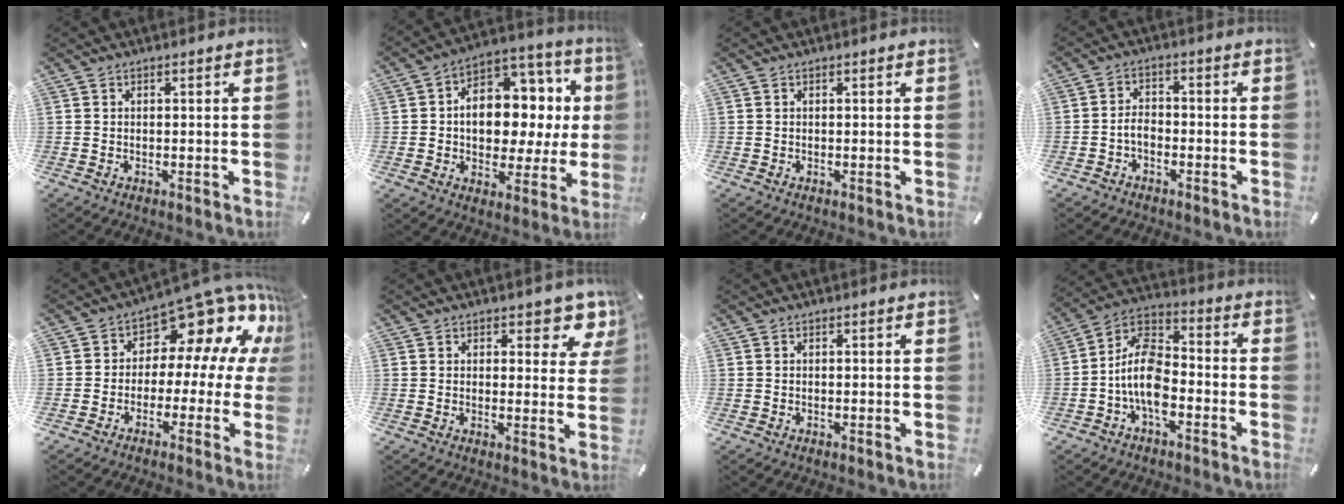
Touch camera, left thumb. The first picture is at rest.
{"total": 13.4, "force": [0.5, 10.0, 8.9], "torque": [-0.132, -0.011, 0.015]}
{"total": 0.0}
{"total": 4.0, "force": [-1.9, 2.8, 2.1], "torque": [-0.046, 0.011, -0.038]}
{"total": 13.9, "force": [8.0, 7.6, 8.5], "torque": [-0.130, -0.073, 0.134]}
{"total": 6.5, "force": [4.4, 3.5, 3.3], "torque": [-0.020, -0.028, 0.070]}
{"total": 0.0}
{"total": 11.8, "force": [-4.4, 6.9, 8.6], "torque": [-0.183, 0.017, -0.083]}